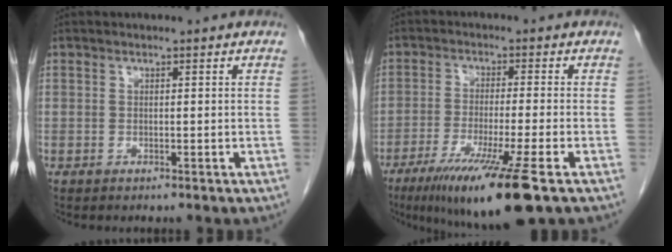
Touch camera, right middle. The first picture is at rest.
{"total": 13.1, "force": [-7.8, -0.5, 10.5], "torque": [-0.177, -0.042, -0.130]}